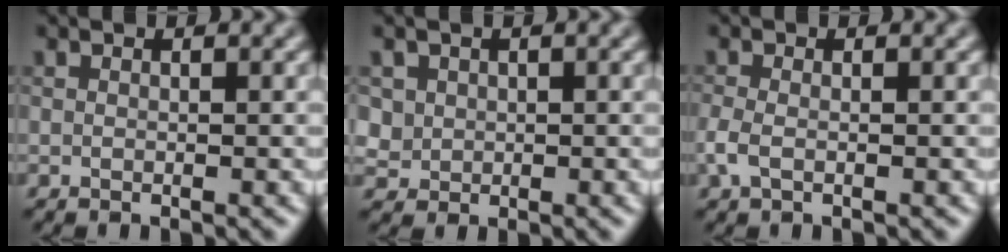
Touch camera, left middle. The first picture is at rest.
{"total": 2.1, "force": [0.8, 1.9, 0.5], "torque": [-0.016, -0.003, 0.037]}
{"total": 1.7, "force": [-0.5, 0.8, 1.4], "torque": [-0.036, -0.001, -0.016]}